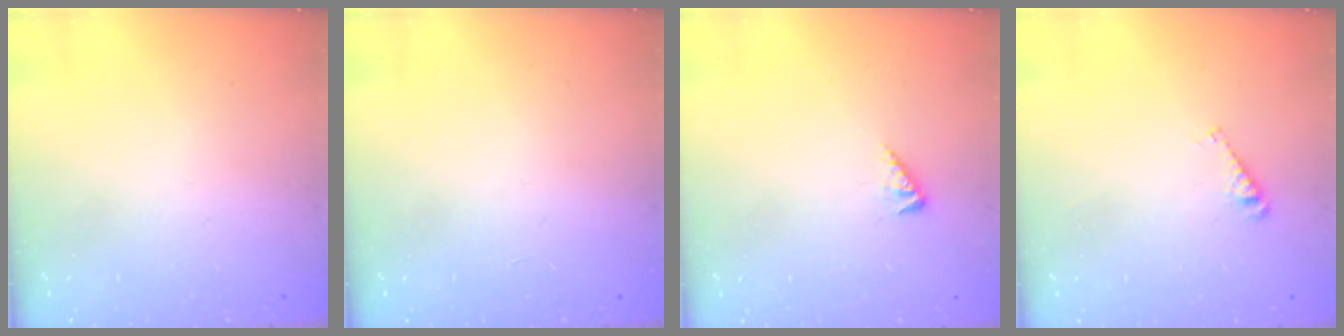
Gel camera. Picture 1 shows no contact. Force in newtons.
{"total": 0.0}
{"total": 2.4, "press": 2.3, "slide": 0.5}
{"total": 2.9, "press": 2.9, "slide": 0.4}